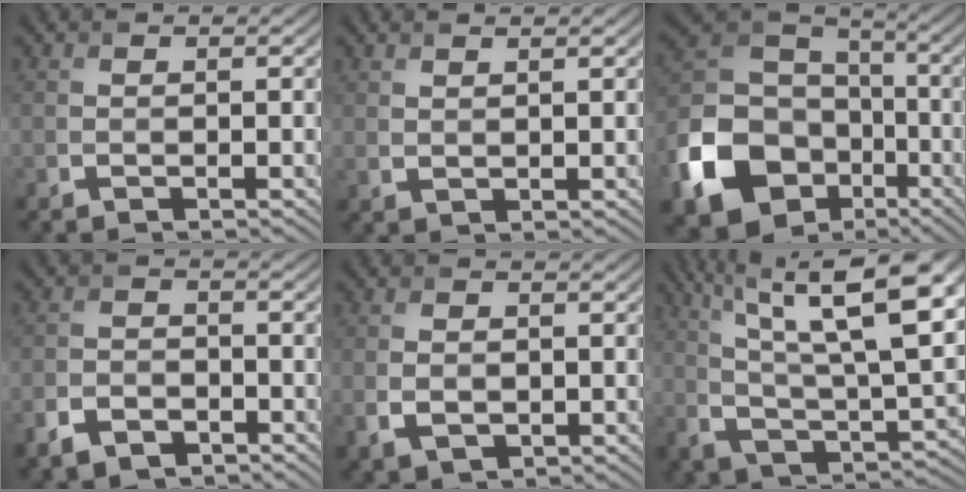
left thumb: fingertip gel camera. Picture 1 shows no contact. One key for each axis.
{"total": 1.2, "fx": 1.1, "fy": 0.1, "fz": 0.5, "tx": -0.017, "ty": -0.001, "tz": 0.024}
{"total": 17.2, "fx": -6.8, "fy": 13.3, "fz": 8.6, "tx": -0.244, "ty": -0.044, "tz": -0.130}
{"total": 4.0, "fx": -2.7, "fy": 2.4, "fz": 1.7, "tx": -0.036, "ty": -0.005, "tz": -0.058}
{"total": 3.3, "fx": -0.6, "fy": 2.3, "fz": 2.3, "tx": -0.051, "ty": -0.007, "tz": -0.008}
{"total": 17.7, "fx": 7.9, "fy": 6.3, "fz": 14.5, "tx": -0.259, "ty": 0.009, "tz": 0.131}